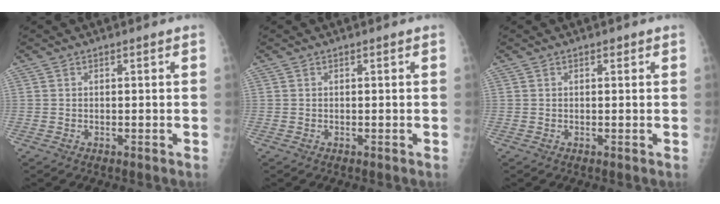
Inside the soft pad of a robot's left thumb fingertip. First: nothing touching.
{"total": 0.0}
{"total": 0.6, "force": [0.4, 0.4, 0.4], "torque": [-0.002, -0.001, 0.003]}